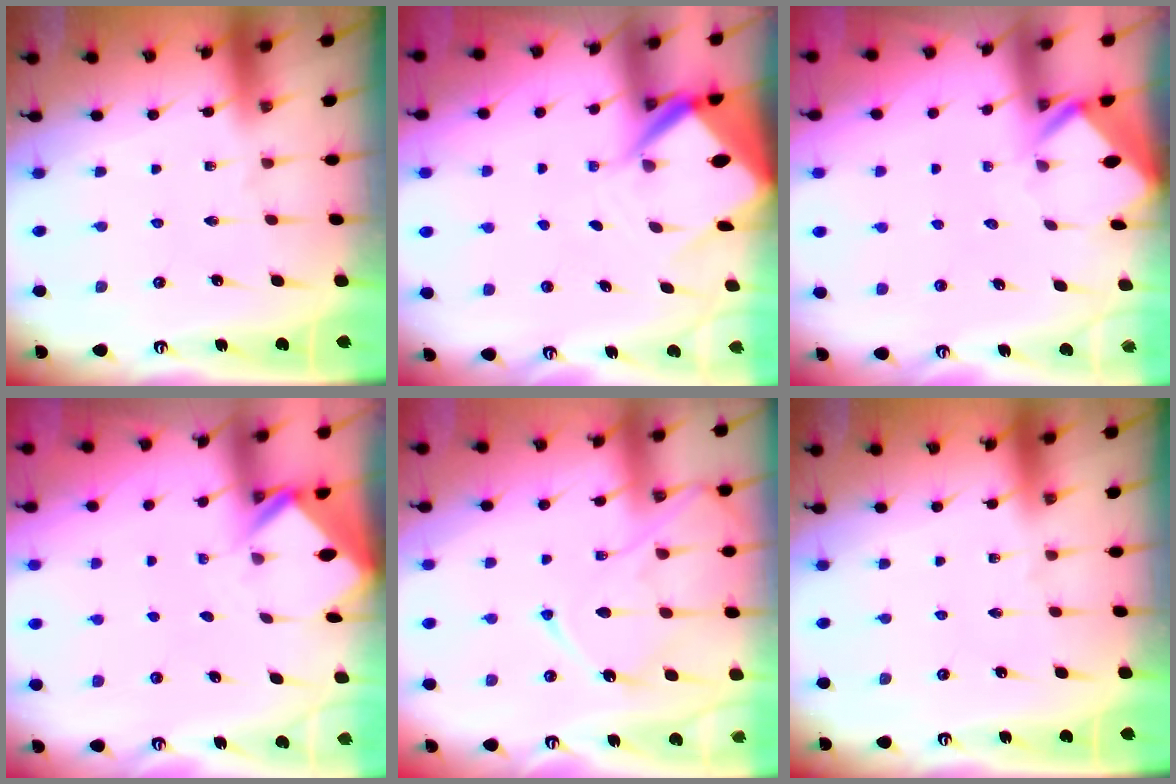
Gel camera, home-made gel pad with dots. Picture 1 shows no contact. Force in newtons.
{"total": 7.6, "press": 7.6, "slide": 0.6}
{"total": 2.9, "press": 2.9, "slide": 0.2}
{"total": 2.5, "press": 2.5, "slide": 0.1}
{"total": 13.4, "press": 13.4, "slide": 1.0}
{"total": 0.0}